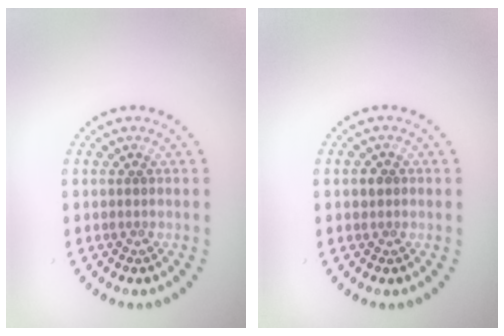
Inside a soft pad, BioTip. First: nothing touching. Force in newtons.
{"total": 1.3, "press": 1.2, "slide": 0.4}